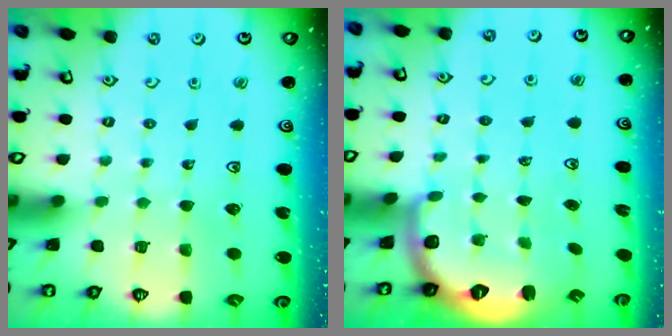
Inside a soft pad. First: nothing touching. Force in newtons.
{"total": 2.8, "press": 1.7, "slide": 2.1}